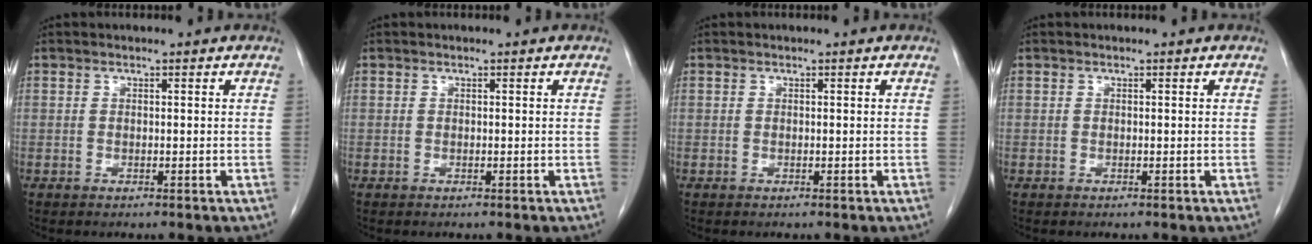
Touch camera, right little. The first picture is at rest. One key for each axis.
{"total": 0.0}
{"total": 0.0}
{"total": 0.0}